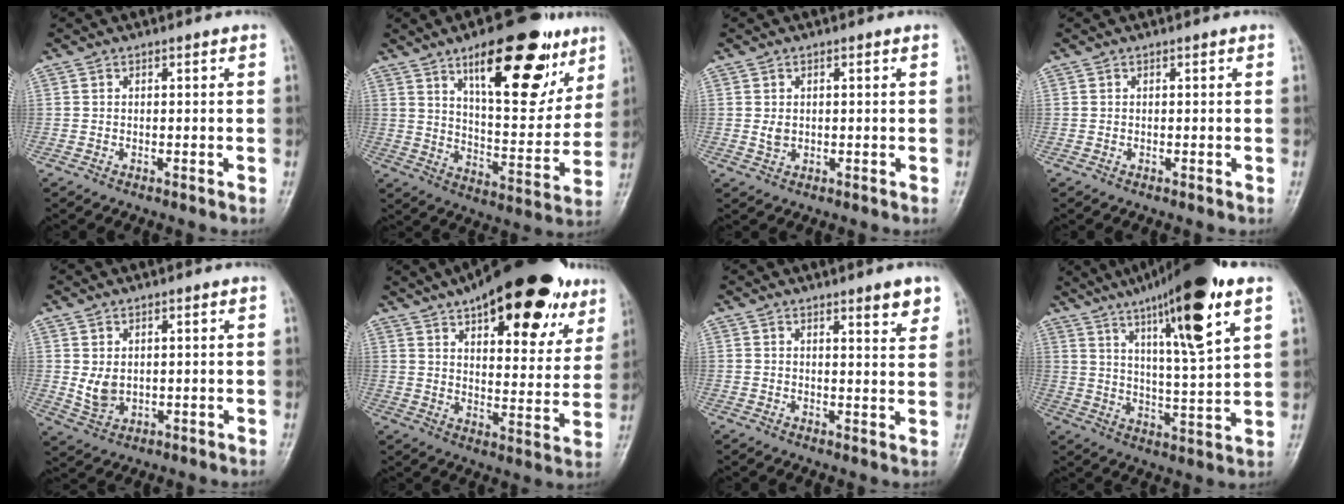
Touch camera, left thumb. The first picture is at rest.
{"total": 22.1, "force": [12.1, 8.8, 16.3], "torque": [-0.187, -0.049, 0.189]}
{"total": 2.7, "force": [0.2, 2.1, 1.8], "torque": [-0.022, -0.004, 0.009]}
{"total": 0.0}
{"total": 4.2, "force": [0.6, 3.1, 2.8], "torque": [-0.035, -0.009, 0.021]}
{"total": 26.6, "force": [15.8, 10.9, 18.5], "torque": [-0.223, -0.024, 0.224]}
{"total": 4.8, "force": [3.2, 1.0, 3.4], "torque": [-0.035, -0.021, 0.041]}
{"total": 19.7, "force": [11.0, 2.6, 16.1], "torque": [-0.246, -0.033, 0.178]}